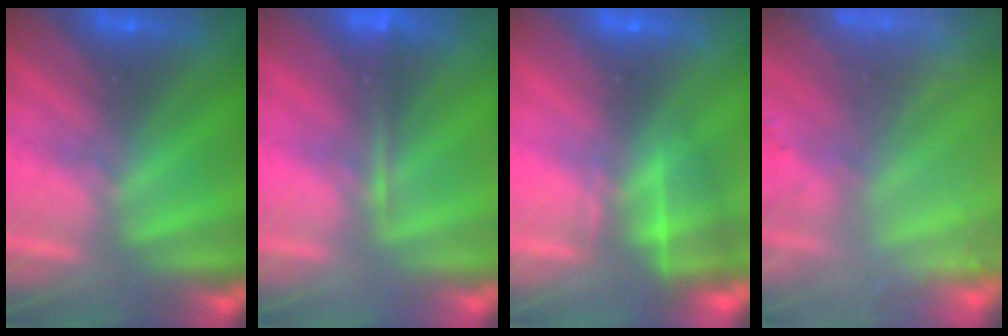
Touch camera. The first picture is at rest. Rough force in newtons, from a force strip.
{"total": 1.6}
{"total": 4.6}
{"total": 6.0}